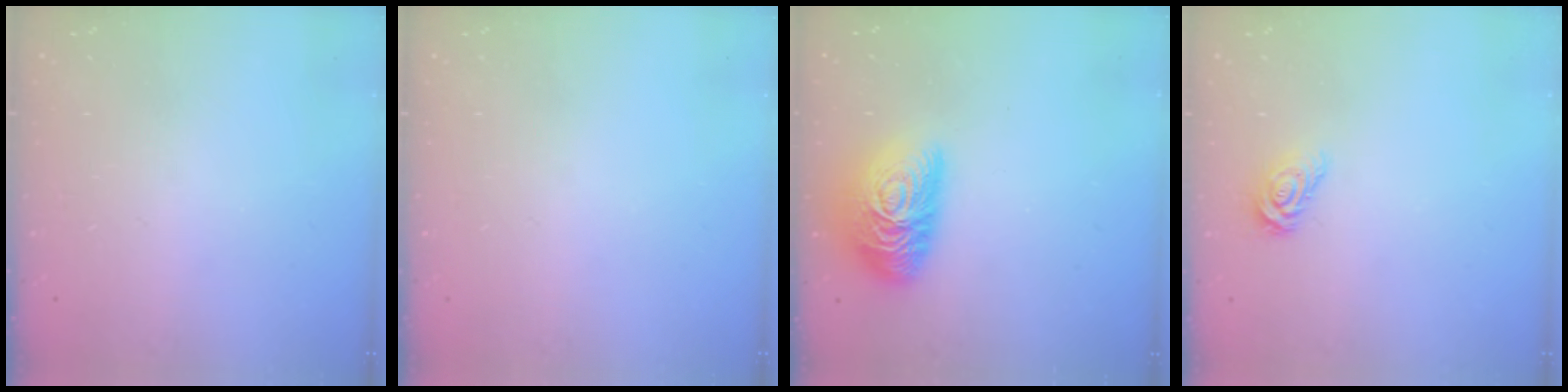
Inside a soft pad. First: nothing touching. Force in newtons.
{"total": 0.0}
{"total": 17.5, "press": 17.4, "slide": 1.5}
{"total": 5.1, "press": 5.1, "slide": 0.3}